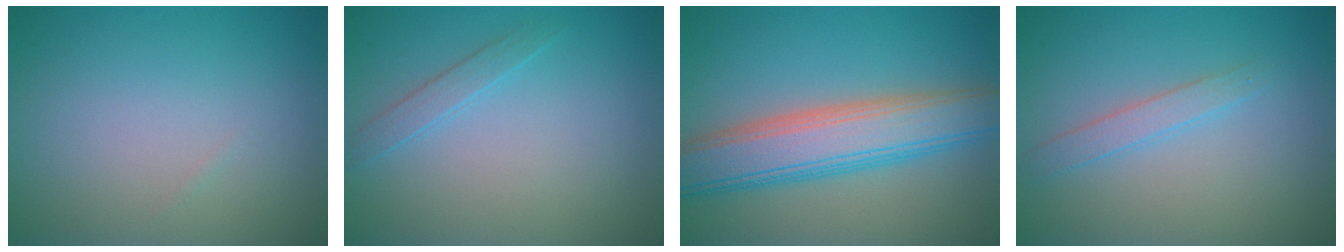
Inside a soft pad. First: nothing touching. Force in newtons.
{"total": 1.4, "press": 1.4, "slide": 0.1}
{"total": 7.4, "press": 7.4, "slide": 0.4}
{"total": 1.7, "press": 1.7, "slide": 0.1}